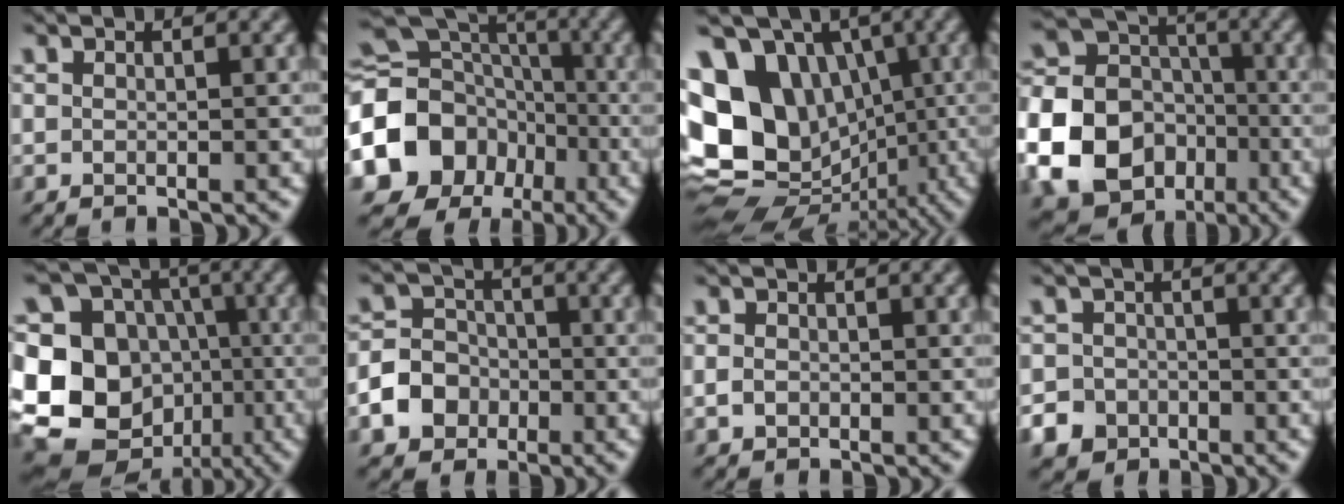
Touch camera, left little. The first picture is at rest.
{"total": 13.7, "force": [-4.3, 11.5, 6.2], "torque": [-0.153, -0.003, -0.097]}
{"total": 15.0, "force": [0.5, 12.0, 9.0], "torque": [-0.182, 0.021, 0.006]}
{"total": 21.4, "force": [-7.4, 19.0, 6.7], "torque": [-0.193, -0.037, -0.155]}
{"total": 14.4, "force": [-2.7, 12.6, 6.4], "torque": [-0.159, 0.007, -0.060]}
{"total": 5.2, "force": [-2.1, 4.4, 1.8], "torque": [-0.019, 0.001, -0.062]}
{"total": 1.1, "force": [-0.5, 0.9, 0.4], "torque": [-0.009, -0.001, -0.013]}
{"total": 8.4, "force": [-4.7, 6.9, 1.3], "torque": [-0.032, -0.030, -0.098]}